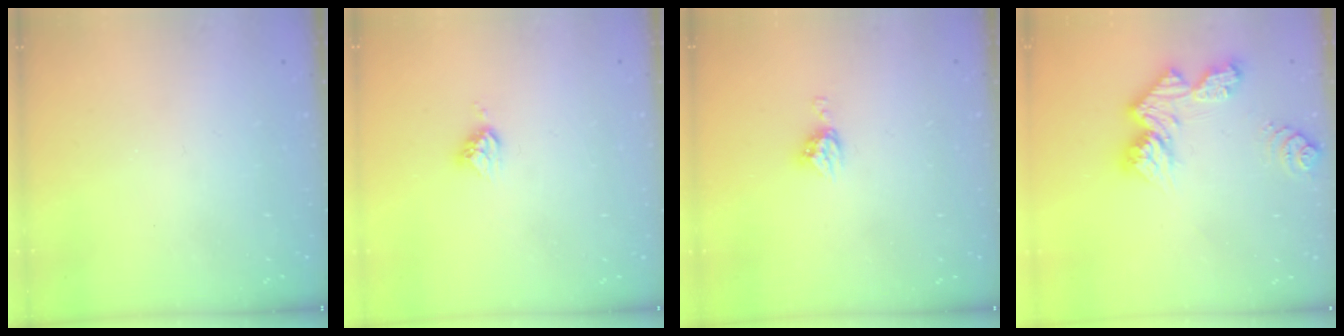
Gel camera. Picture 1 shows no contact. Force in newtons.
{"total": 5.0, "press": 4.9, "slide": 0.4}
{"total": 5.0, "press": 4.9, "slide": 0.3}
{"total": 12.0, "press": 12.0, "slide": 1.0}